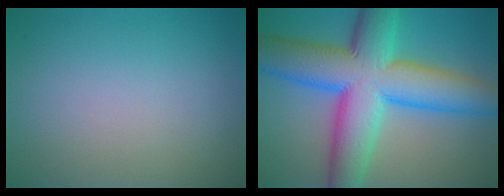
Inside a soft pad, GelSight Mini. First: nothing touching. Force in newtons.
{"total": 13.4, "press": 13.4, "slide": 0.1}